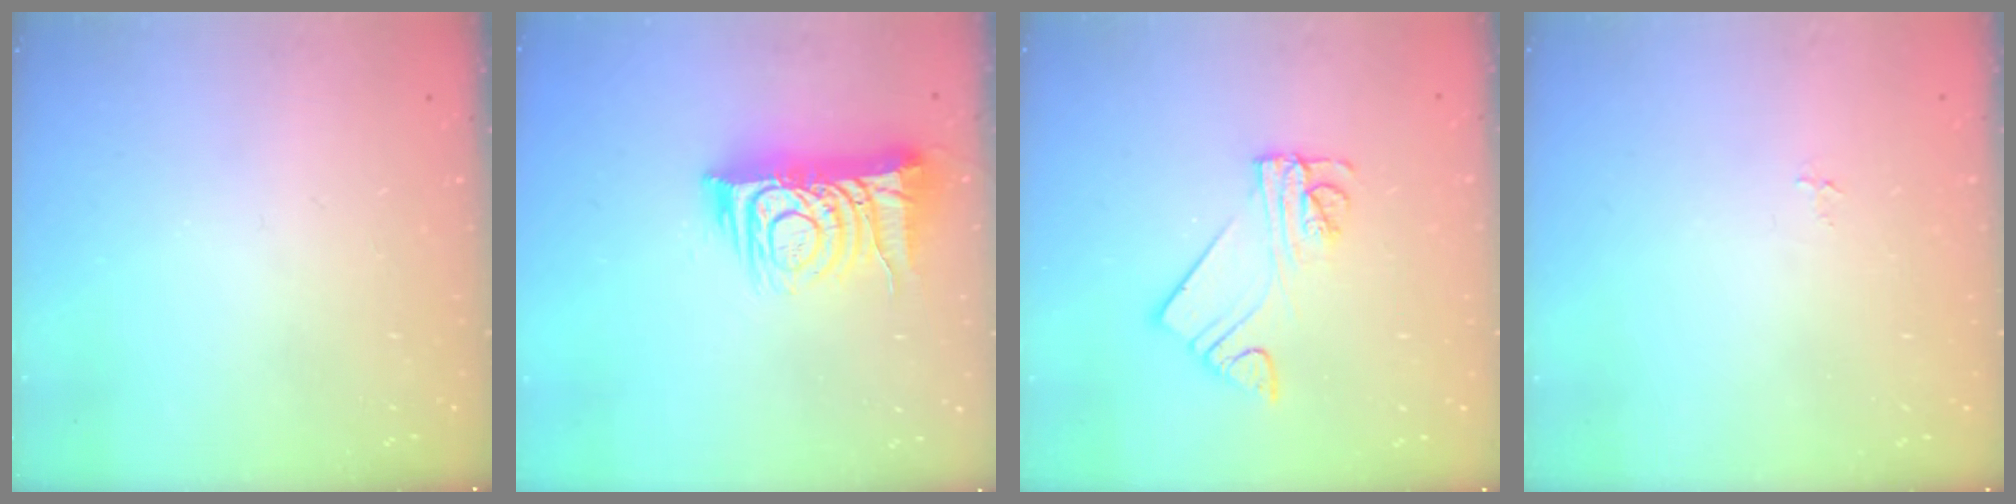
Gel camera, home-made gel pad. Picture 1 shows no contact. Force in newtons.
{"total": 13.7, "press": 13.6, "slide": 1.8}
{"total": 7.0, "press": 7.0, "slide": 0.7}
{"total": 2.7, "press": 2.7, "slide": 0.3}